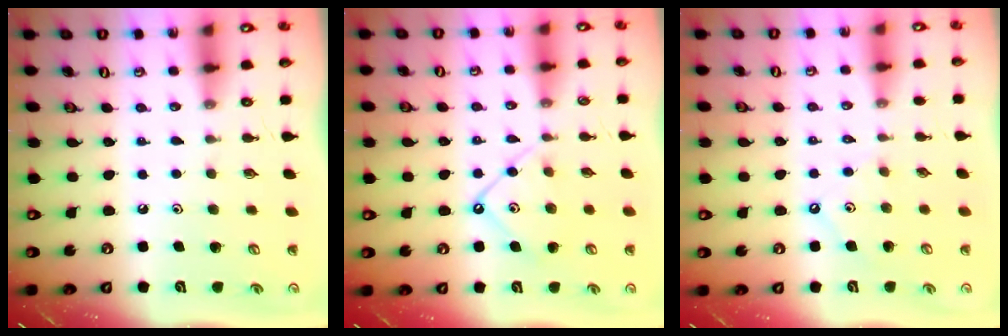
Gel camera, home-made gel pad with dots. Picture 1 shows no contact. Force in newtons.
{"total": 9.2, "press": 9.2, "slide": 1.0}
{"total": 1.7, "press": 1.7, "slide": 0.3}